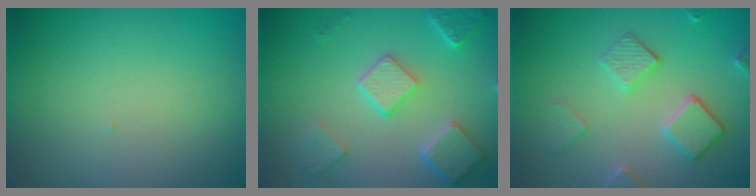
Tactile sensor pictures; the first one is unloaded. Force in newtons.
{"total": 4.8, "press": 3.7, "slide": 3.0}
{"total": 3.4, "press": 3.4, "slide": 0.3}